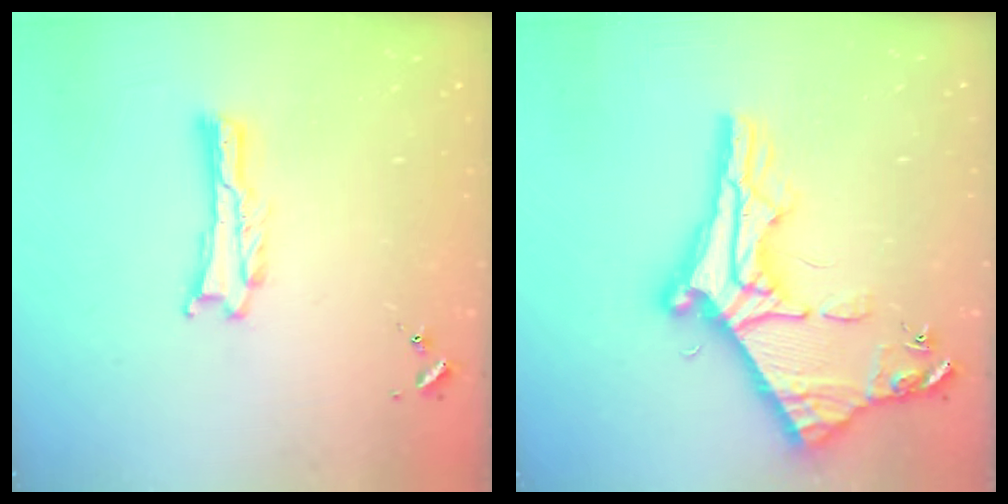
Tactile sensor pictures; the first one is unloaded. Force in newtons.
{"total": 11.2, "press": 11.1, "slide": 1.1}